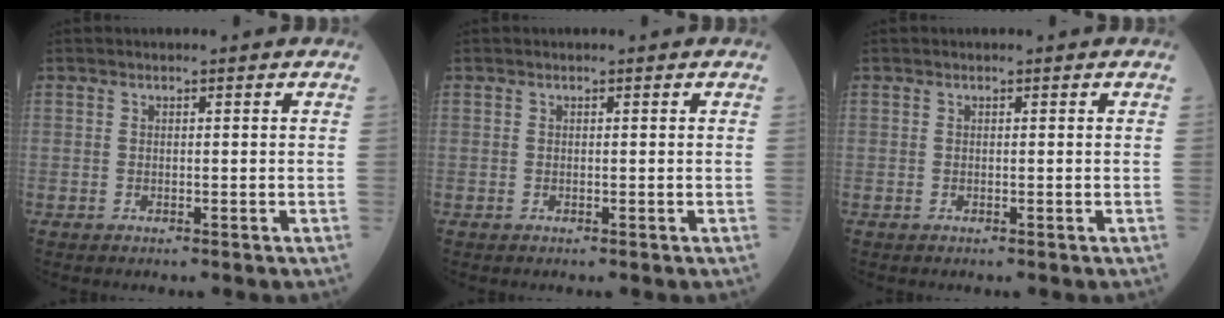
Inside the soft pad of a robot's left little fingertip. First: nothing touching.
{"total": 0.0}
{"total": 0.0}